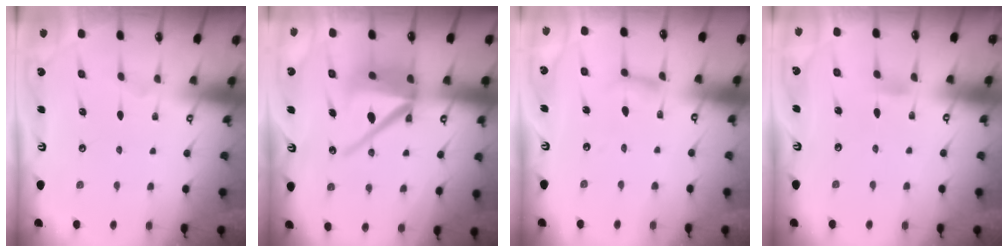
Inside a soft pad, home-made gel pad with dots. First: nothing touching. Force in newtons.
{"total": 15.2, "press": 15.1, "slide": 2.1}
{"total": 7.1, "press": 7.0, "slide": 0.6}
{"total": 3.7, "press": 3.7, "slide": 0.3}